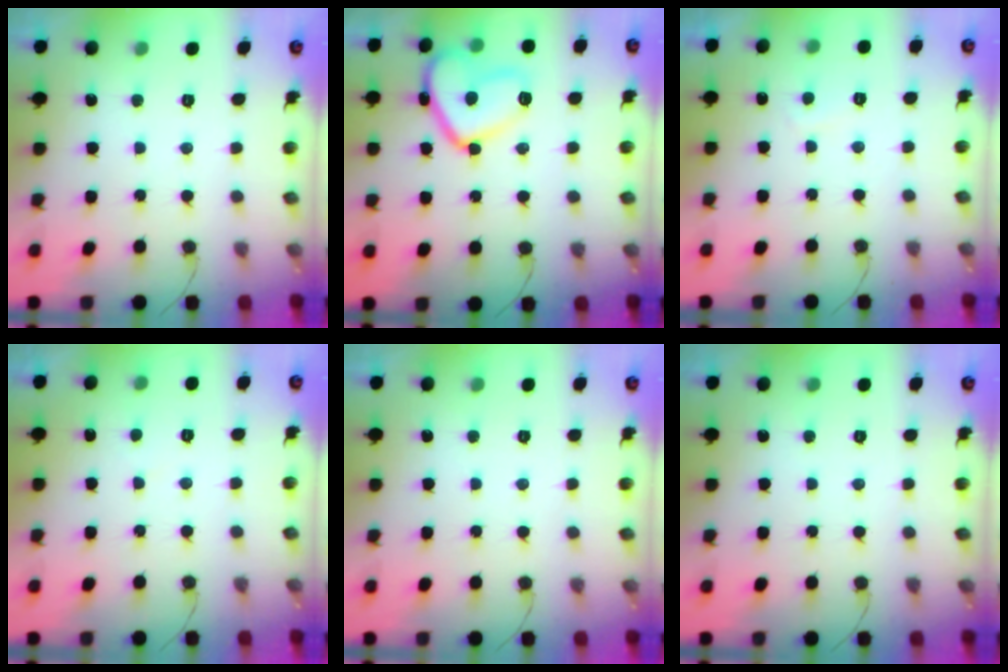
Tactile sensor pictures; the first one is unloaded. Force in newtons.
{"total": 14.1, "press": 14.0, "slide": 1.2}
{"total": 0.7, "press": 0.5, "slide": 0.5}
{"total": 1.3, "press": 1.3, "slide": 0.4}
{"total": 0.0}
{"total": 0.0}